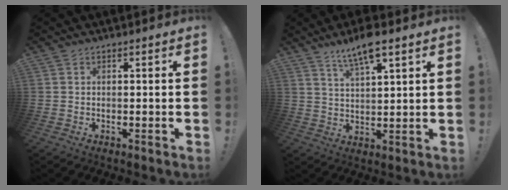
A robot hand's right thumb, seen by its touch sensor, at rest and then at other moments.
{"total": 8.9, "force": [6.3, 2.0, 5.9], "torque": [-0.105, -0.029, 0.110]}